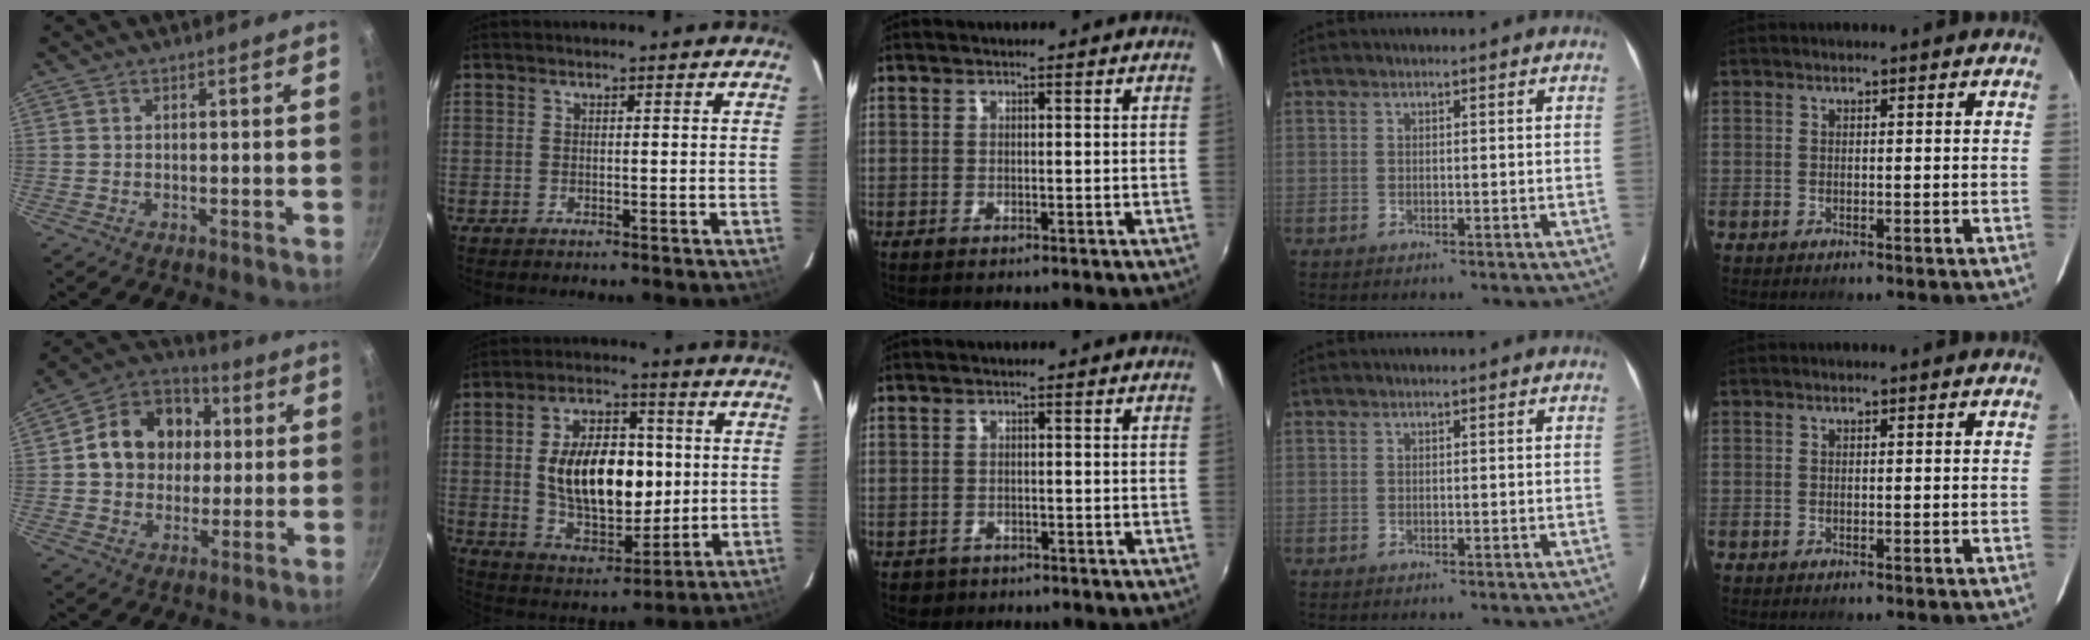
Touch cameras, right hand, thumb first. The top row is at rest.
{"thumb": {"total": 15.4, "force": [2.0, 12.8, 8.3], "torque": [-0.106, 0.023, 0.022]}, "index": {"total": 17.5, "force": [1.0, 9.9, 14.4], "torque": [-0.252, 0.012, 0.033]}, "middle": {"total": 2.4, "force": [-1.3, 1.9, 0.7], "torque": [-0.020, -0.003, -0.016]}}